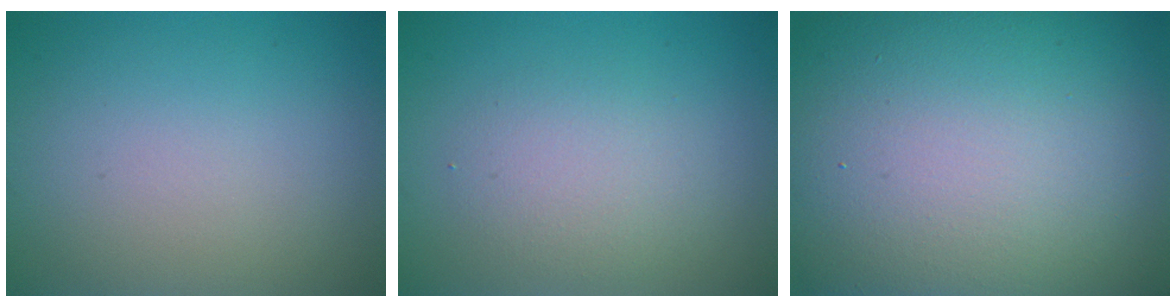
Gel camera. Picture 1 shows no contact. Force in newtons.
{"total": 2.8, "press": 2.8, "slide": 0.2}
{"total": 21.8, "press": 21.8, "slide": 1.0}